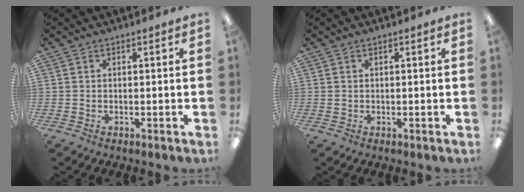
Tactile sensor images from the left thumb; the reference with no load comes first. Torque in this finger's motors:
{"motor_torque": [-0.22, 0.18, -0.22, 0.04, 0.00]}